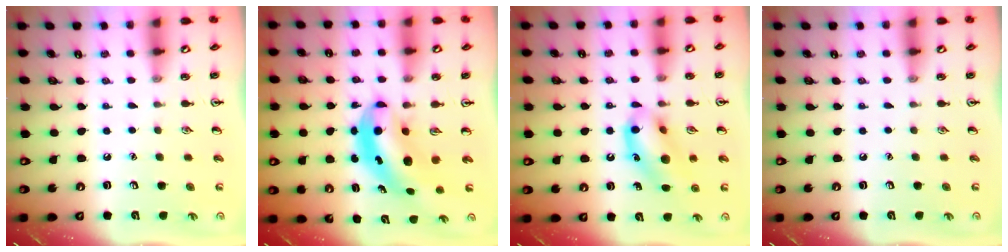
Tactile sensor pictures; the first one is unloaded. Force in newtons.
{"total": 5.7, "press": 5.6, "slide": 1.3}
{"total": 13.5, "press": 13.2, "slide": 2.9}
{"total": 0.0}